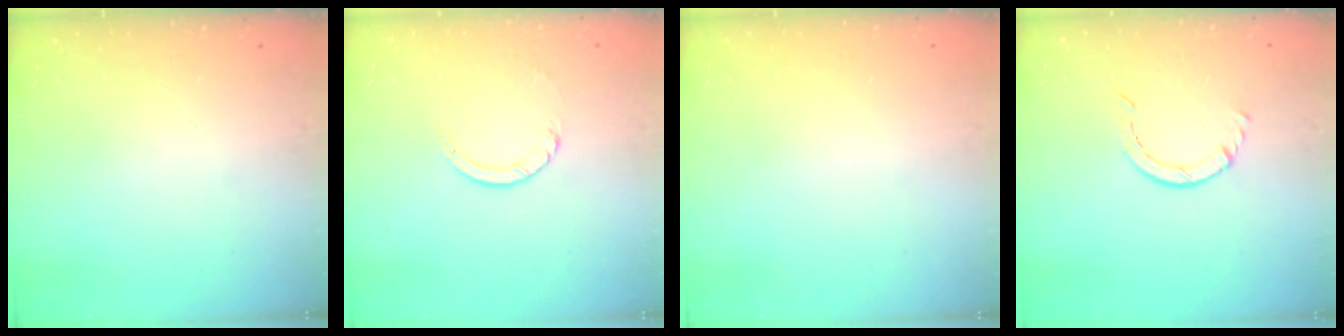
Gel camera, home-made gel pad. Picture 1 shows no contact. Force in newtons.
{"total": 2.4, "press": 2.4, "slide": 0.2}
{"total": 2.4, "press": 2.4, "slide": 0.2}
{"total": 0.8, "press": 0.7, "slide": 0.1}